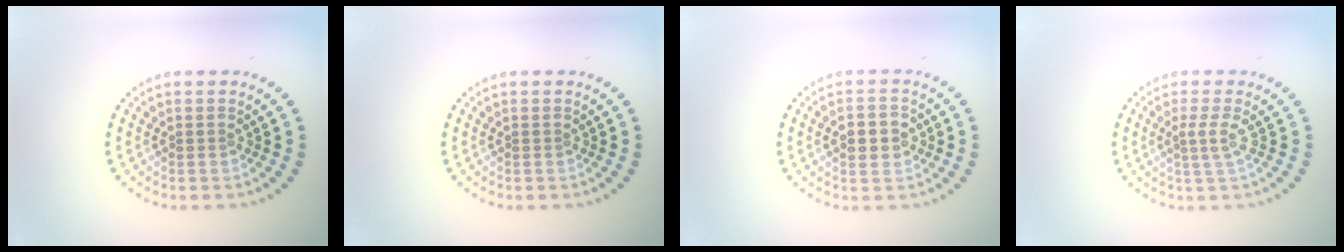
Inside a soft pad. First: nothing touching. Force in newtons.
{"total": 0.0}
{"total": 3.1, "press": 3.1, "slide": 0.2}
{"total": 1.7, "press": 1.2, "slide": 1.3}